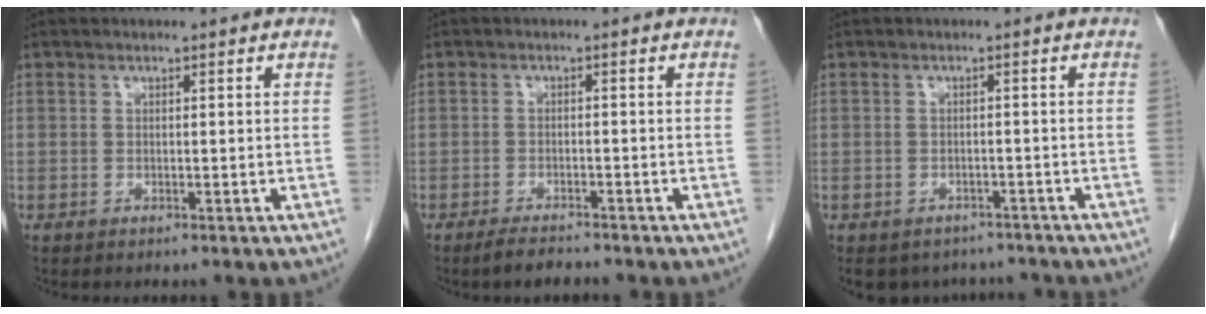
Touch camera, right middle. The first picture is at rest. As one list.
[{"total": 2.8, "force": [-2.5, 0.5, 1.2], "torque": [-0.028, -0.005, -0.041]}, {"total": 7.6, "force": [-6.6, 3.8, 0.8], "torque": [-0.002, 0.010, -0.078]}]